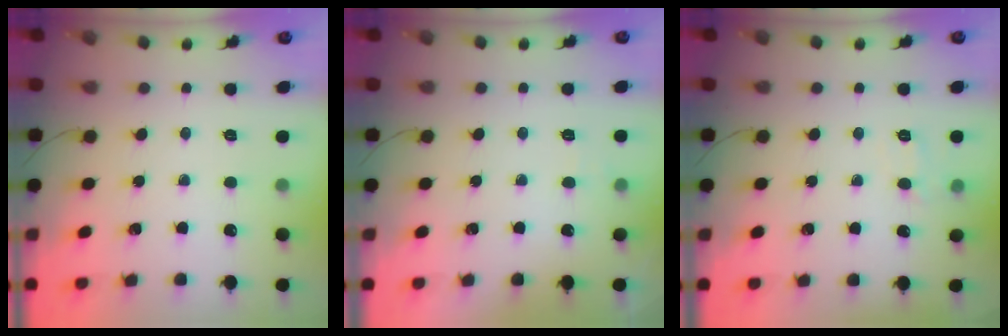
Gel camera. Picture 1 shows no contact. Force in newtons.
{"total": 2.6, "press": 2.1, "slide": 1.5}
{"total": 6.4, "press": 6.2, "slide": 1.6}